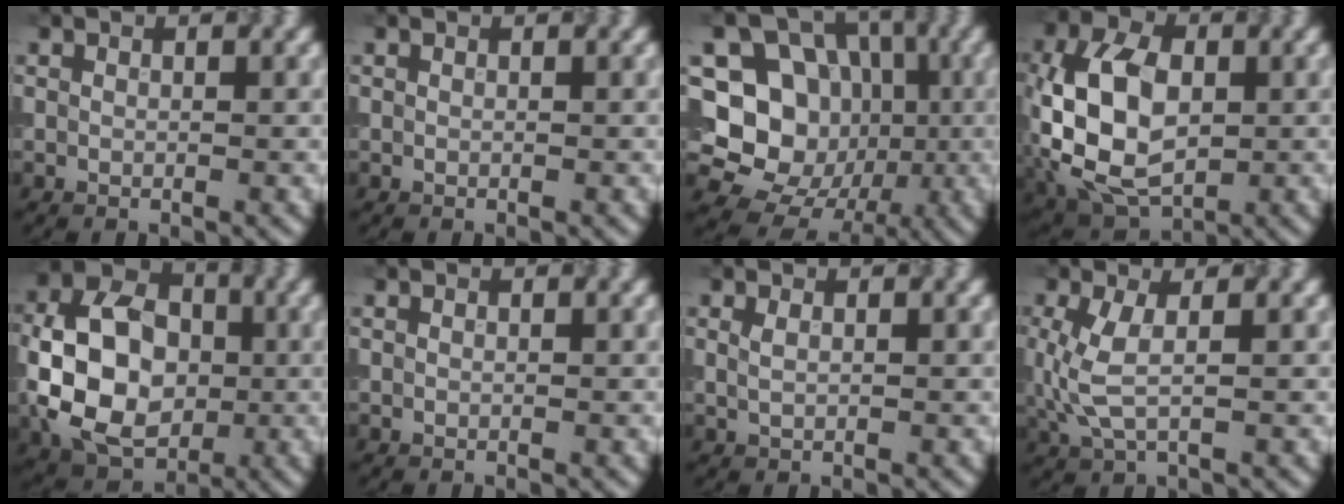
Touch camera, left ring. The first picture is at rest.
{"total": 0.0}
{"total": 14.1, "force": [-0.8, 12.8, 6.0], "torque": [-0.119, 0.008, -0.031]}
{"total": 10.1, "force": [-0.9, 6.6, 7.5], "torque": [-0.164, 0.002, -0.025]}
{"total": 10.4, "force": [-0.9, 7.6, 7.1], "torque": [-0.137, 0.009, -0.026]}
{"total": 0.0}
{"total": 0.8, "force": [0.4, 0.3, 0.7], "torque": [-0.016, 0.001, 0.008]}
{"total": 3.4, "force": [0.3, 1.3, 3.1], "torque": [-0.083, -0.003, 0.006]}